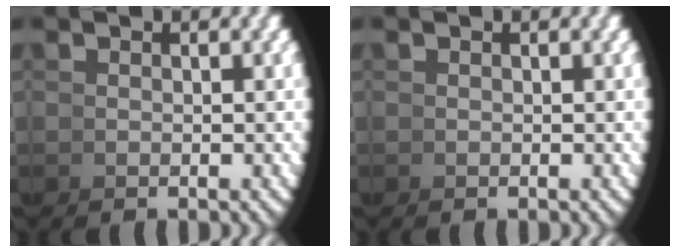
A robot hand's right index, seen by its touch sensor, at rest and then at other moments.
{"total": 0.0}